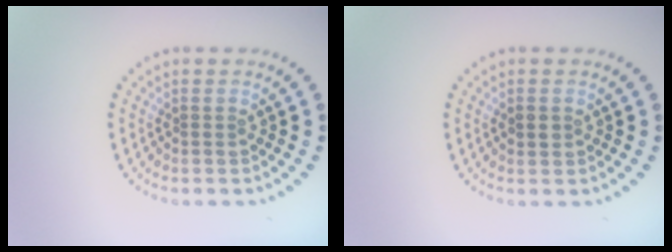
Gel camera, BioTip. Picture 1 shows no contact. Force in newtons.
{"total": 1.1, "press": 1.1, "slide": 0.2}